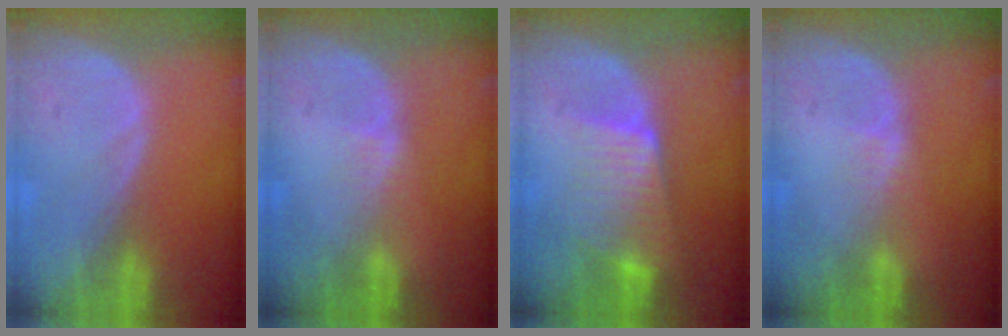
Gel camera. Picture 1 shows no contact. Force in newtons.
{"total": 1.3, "press": 1.3, "slide": 0.2}
{"total": 6.7, "press": 6.2, "slide": 2.4}
{"total": 1.3, "press": 1.3, "slide": 0.2}